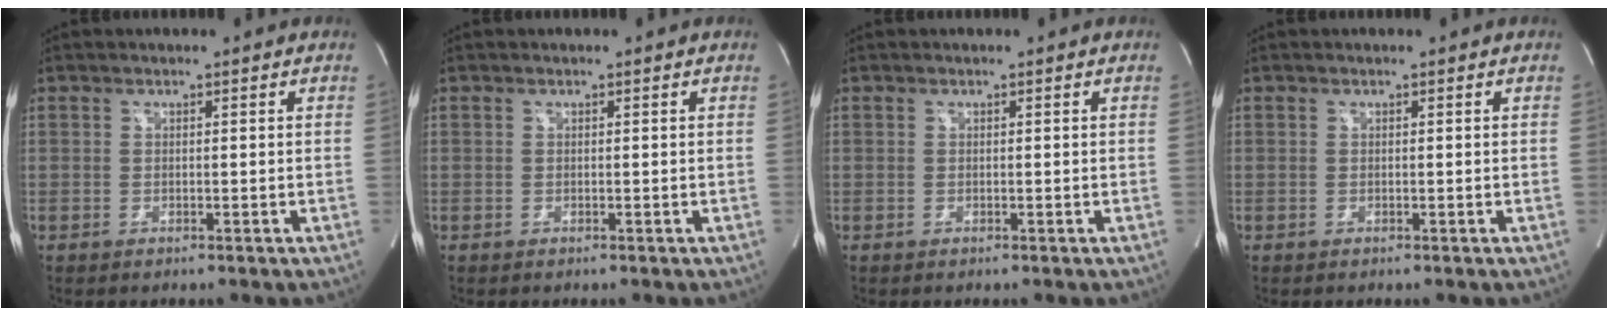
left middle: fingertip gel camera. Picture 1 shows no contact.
{"total": 0.0}
{"total": 0.0}
{"total": 0.0}